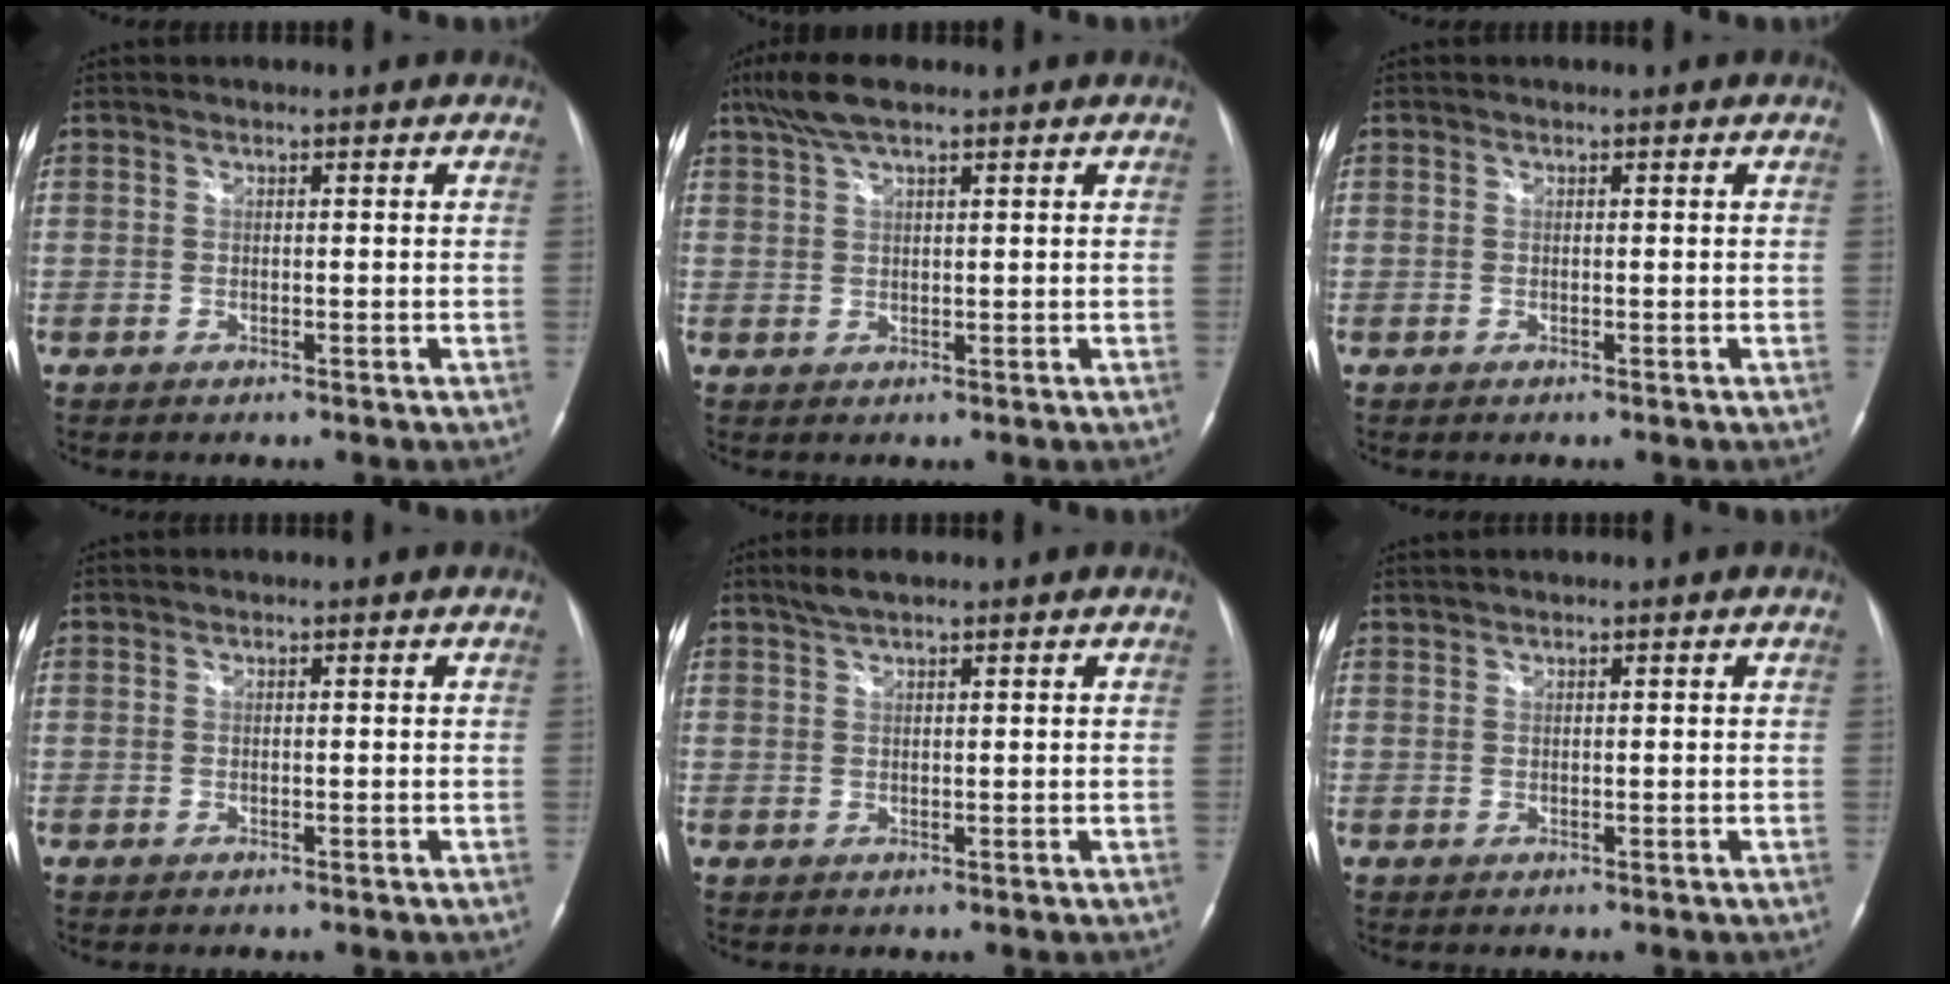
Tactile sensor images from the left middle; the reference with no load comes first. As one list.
[{"total": 5.6, "force": [4.0, 1.1, 3.7], "torque": [-0.083, 0.019, 0.076]}, {"total": 0.0}, {"total": 0.0}, {"total": 2.6, "force": [2.1, 0.3, 1.6], "torque": [-0.036, 0.006, 0.042]}, {"total": 1.0, "force": [1.0, -0.1, 0.2], "torque": [-0.009, 0.010, 0.026]}]